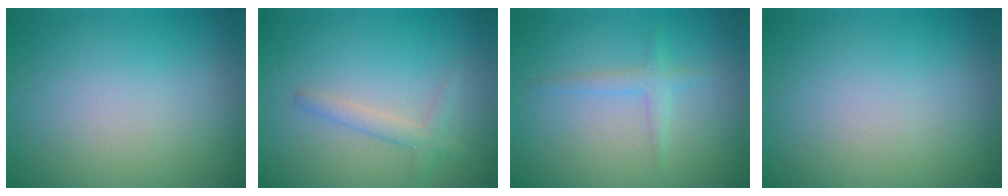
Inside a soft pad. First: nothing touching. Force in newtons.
{"total": 1.7, "press": 1.7, "slide": 0.1}
{"total": 1.4, "press": 1.4, "slide": 0.0}
{"total": 0.0}